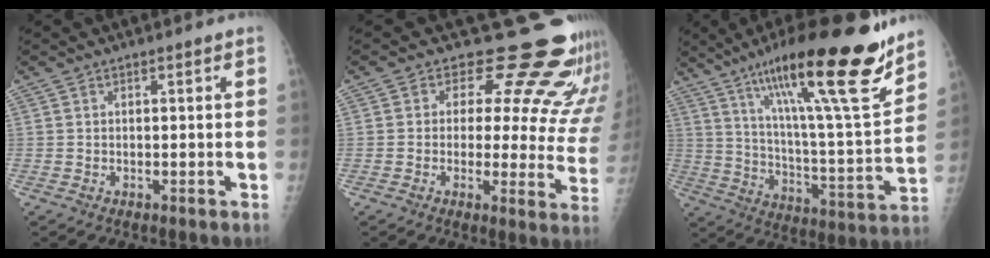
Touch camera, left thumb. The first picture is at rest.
{"total": 18.1, "force": [15.4, 6.3, 7.0], "torque": [-0.028, -0.119, 0.154]}
{"total": 26.5, "force": [17.2, 4.2, 19.8], "torque": [-0.297, -0.066, 0.281]}